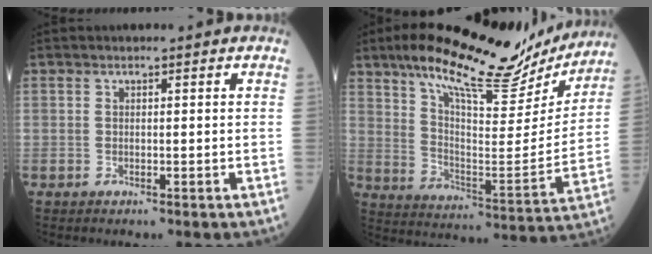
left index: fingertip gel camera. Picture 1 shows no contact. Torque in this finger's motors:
{"motor_torque": [0.90, -1.24, 0.80, 0.16]}